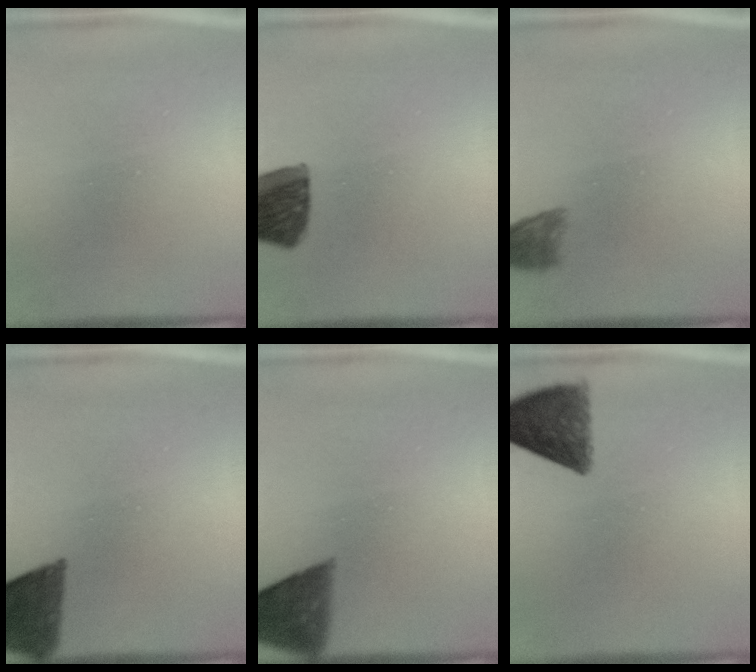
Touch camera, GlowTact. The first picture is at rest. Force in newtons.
{"total": 11.0}
{"total": 3.0}
{"total": 9.0}
{"total": 5.4}
{"total": 9.2}